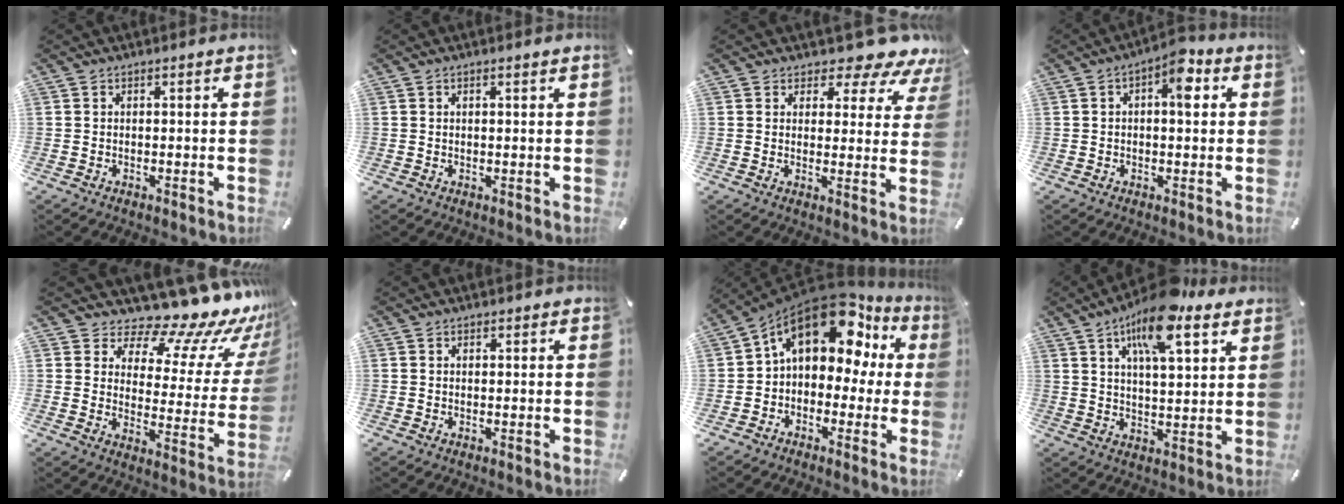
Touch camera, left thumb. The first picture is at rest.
{"total": 0.8, "force": [0.5, 0.0, 0.6], "torque": [-0.011, -0.002, 0.010]}
{"total": 8.0, "force": [6.5, 3.4, 3.0], "torque": [-0.038, -0.059, 0.111]}
{"total": 6.8, "force": [1.9, 3.4, 5.5], "torque": [-0.063, -0.005, 0.022]}
{"total": 15.4, "force": [13.5, 4.7, 5.8], "torque": [-0.078, -0.124, 0.216]}
{"total": 0.7, "force": [0.5, 0.5, 0.1], "torque": [-0.001, 0.000, 0.011]}
{"total": 16.3, "force": [7.5, 10.2, 10.3], "torque": [-0.153, -0.041, 0.126]}
{"total": 14.7, "force": [9.3, 5.5, 10.0], "torque": [-0.164, -0.030, 0.157]}